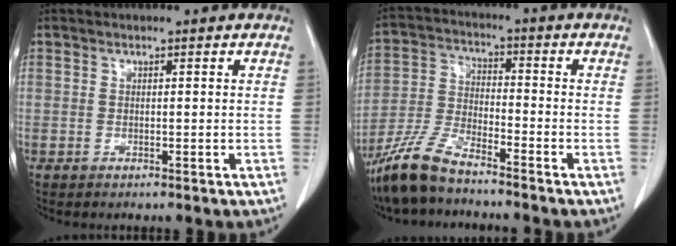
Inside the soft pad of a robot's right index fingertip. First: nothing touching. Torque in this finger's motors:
{"motor_torque": [0.39, -0.35, 0.17, 0.09]}